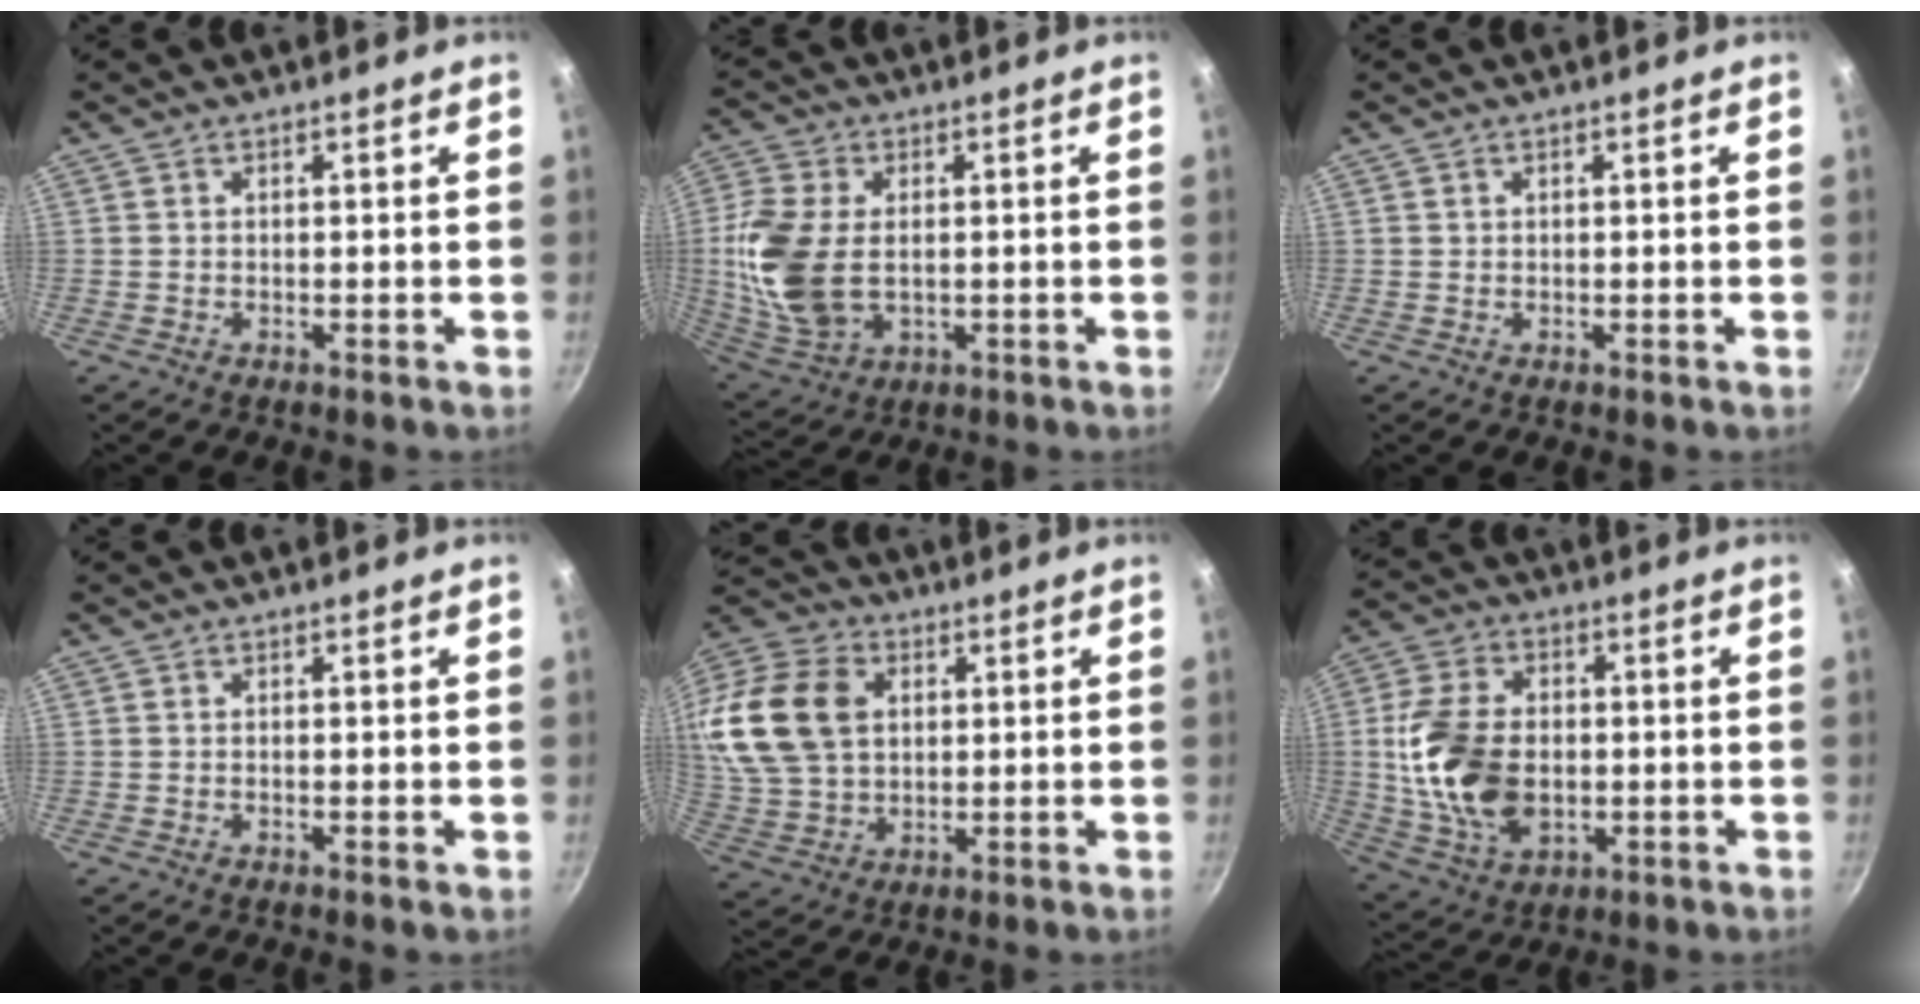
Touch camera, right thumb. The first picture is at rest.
{"total": 14.9, "force": [0.3, 9.7, 11.2], "torque": [-0.232, -0.007, 0.013]}
{"total": 0.0}
{"total": 0.0}
{"total": 21.1, "force": [4.5, 15.3, 13.8], "torque": [-0.270, 0.011, 0.087]}
{"total": 16.7, "force": [-0.8, 11.2, 12.4], "torque": [-0.229, 0.003, -0.007]}